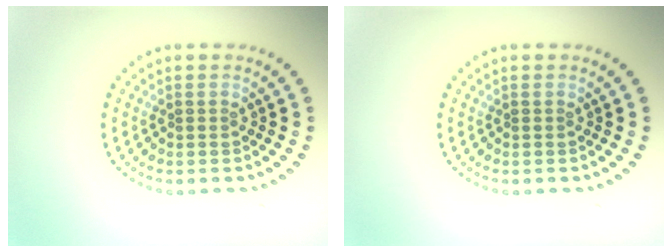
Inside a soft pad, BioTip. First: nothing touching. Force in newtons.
{"total": 0.0}